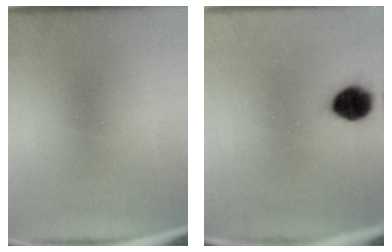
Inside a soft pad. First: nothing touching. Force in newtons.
{"total": 7.6}